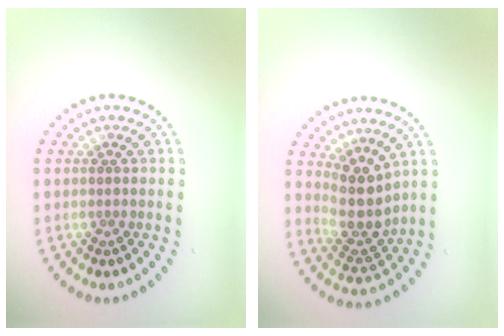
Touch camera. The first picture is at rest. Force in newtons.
{"total": 3.9, "press": 3.1, "slide": 2.4}